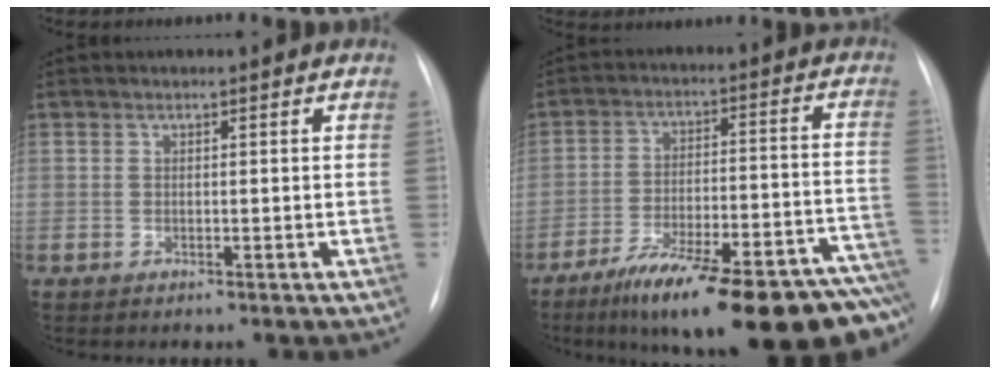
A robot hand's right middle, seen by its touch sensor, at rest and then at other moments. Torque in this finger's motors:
{"motor_torque": [1.13, -1.01, 0.71, 0.16]}